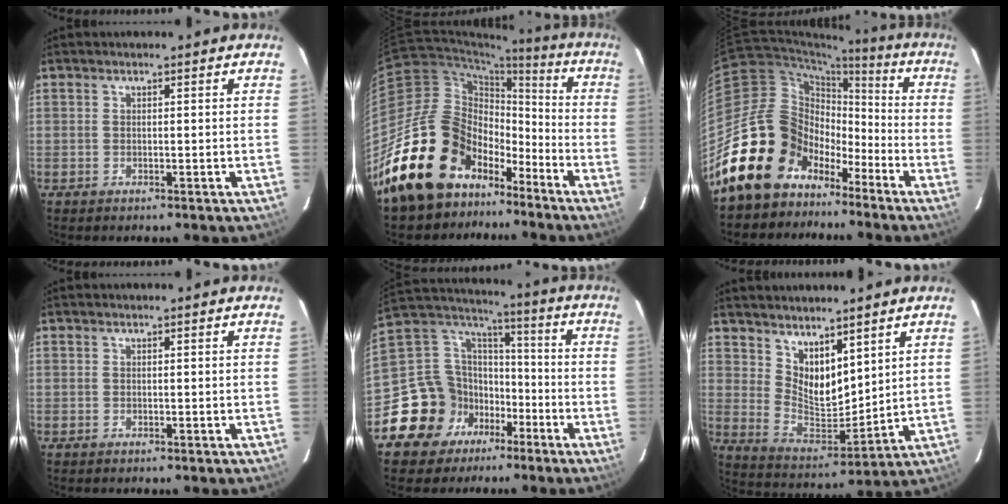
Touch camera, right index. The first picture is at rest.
{"total": 21.6, "force": [-14.1, 14.2, 7.9], "torque": [-0.177, 0.045, -0.224]}
{"total": 18.2, "force": [-11.4, 13.3, 5.1], "torque": [-0.118, 0.051, -0.188]}
{"total": 0.0}
{"total": 16.2, "force": [-8.2, 13.2, 4.7], "torque": [-0.129, 0.056, -0.131]}
{"total": 10.3, "force": [6.9, 4.9, 5.9], "torque": [-0.097, -0.012, 0.141]}